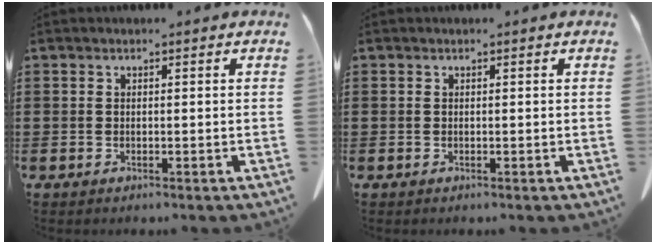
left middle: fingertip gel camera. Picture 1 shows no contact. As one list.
[{"total": 0.0}]